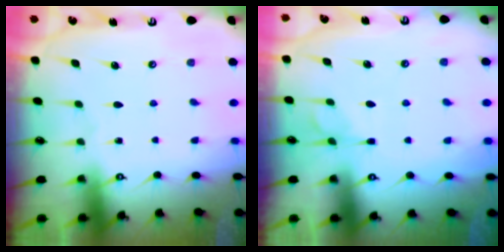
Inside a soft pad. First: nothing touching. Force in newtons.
{"total": 1.3, "press": 0.7, "slide": 1.2}